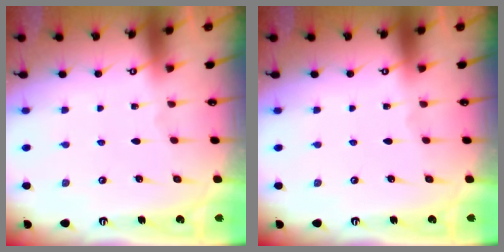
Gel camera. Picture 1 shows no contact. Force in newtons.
{"total": 0.0}